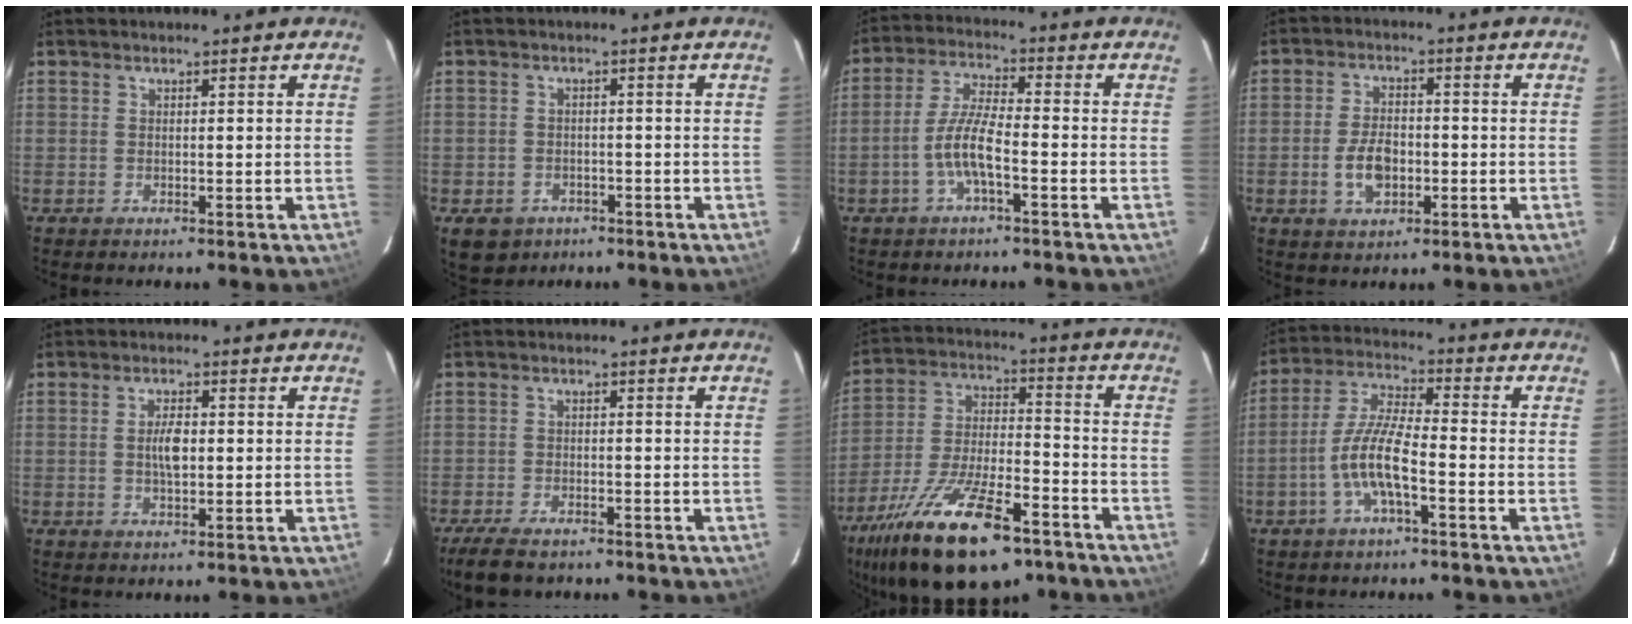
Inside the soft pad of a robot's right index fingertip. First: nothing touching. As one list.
[{"total": 6.8, "force": [-3.7, 5.2, 2.3], "torque": [-0.056, 0.005, -0.045]}, {"total": 6.8, "force": [-2.9, 1.2, 6.0], "torque": [-0.128, 0.005, -0.054]}, {"total": 6.9, "force": [-1.9, 4.1, 5.2], "torque": [-0.105, 0.006, -0.029]}, {"total": 3.8, "force": [0.0, 1.7, 3.4], "torque": [-0.062, 0.002, 0.001]}, {"total": 7.6, "force": [-6.1, 2.9, 3.5], "torque": [-0.095, -0.015, -0.106]}, {"total": 23.8, "force": [-15.3, 9.0, 15.8], "torque": [-0.305, -0.032, -0.250]}, {"total": 8.9, "force": [-3.7, 1.8, 7.9], "torque": [-0.170, 0.005, -0.072]}]